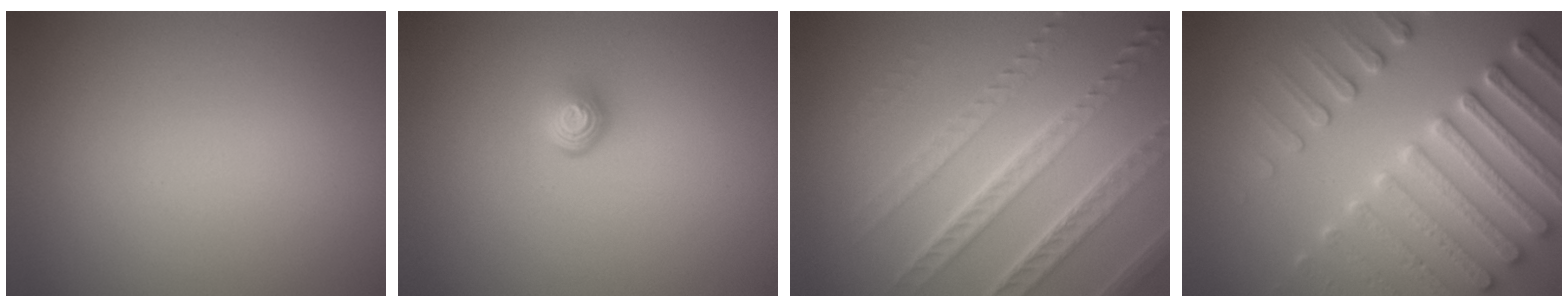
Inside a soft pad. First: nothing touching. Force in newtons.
{"total": 1.7, "press": 1.1, "slide": 1.3}
{"total": 7.1, "press": 5.0, "slide": 5.0}
{"total": 7.6, "press": 7.4, "slide": 2.0}